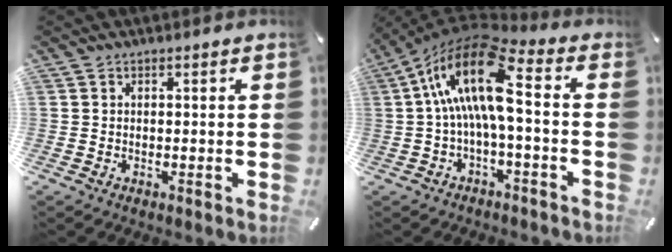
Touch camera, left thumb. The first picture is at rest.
{"total": 19.5, "force": [1.3, 8.1, 17.7], "torque": [-0.343, 0.005, 0.021]}